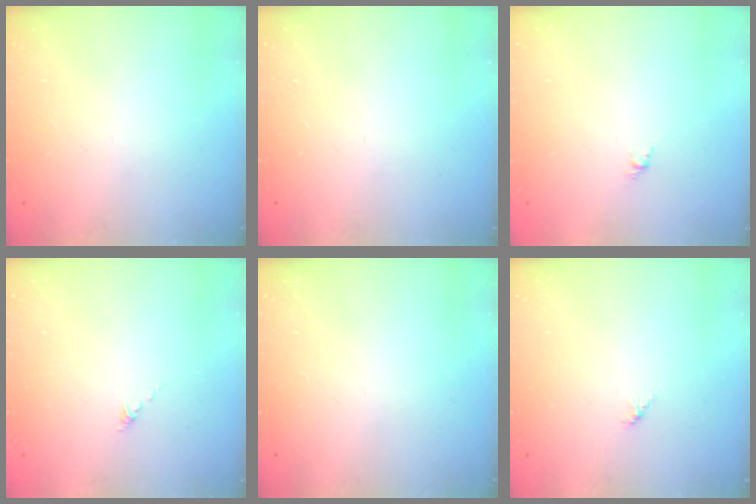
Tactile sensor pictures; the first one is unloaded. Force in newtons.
{"total": 0.0}
{"total": 1.6, "press": 1.5, "slide": 0.5}
{"total": 0.0}
{"total": 0.0}
{"total": 1.5, "press": 1.4, "slide": 0.4}